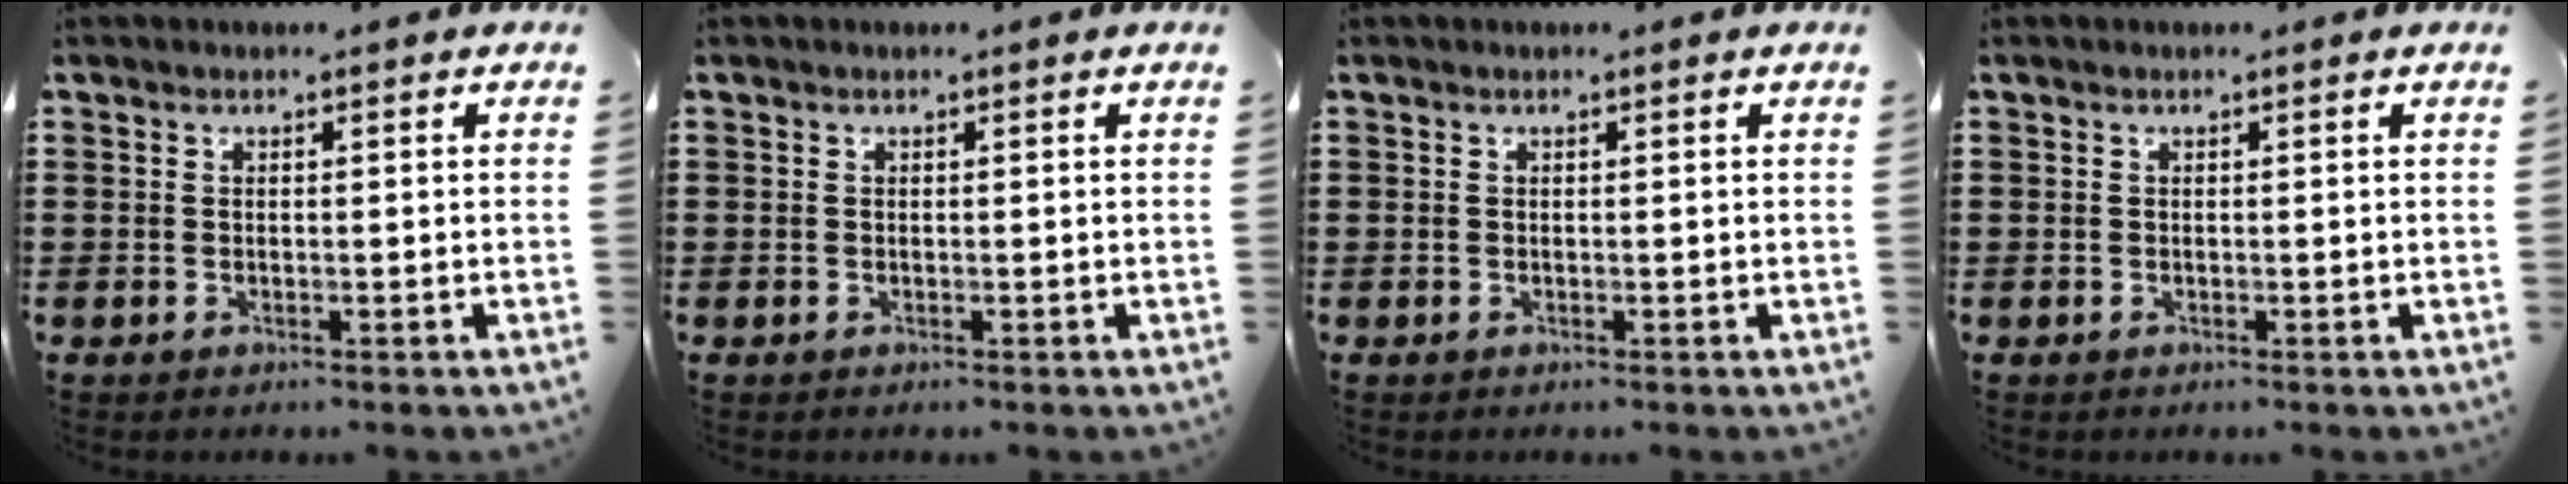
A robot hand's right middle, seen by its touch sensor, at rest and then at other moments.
{"total": 0.0}
{"total": 0.0}
{"total": 0.0}